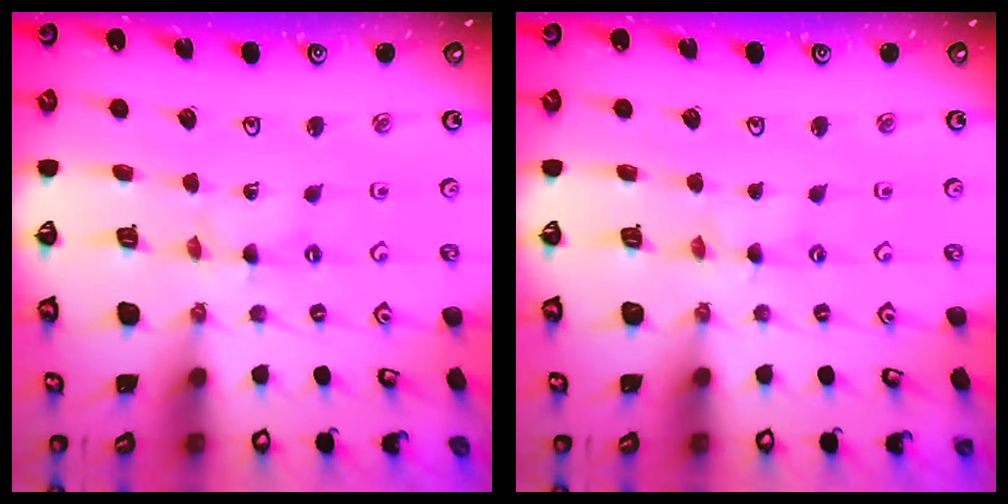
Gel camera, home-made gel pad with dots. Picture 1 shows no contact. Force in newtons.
{"total": 0.6, "press": 0.6, "slide": 0.2}